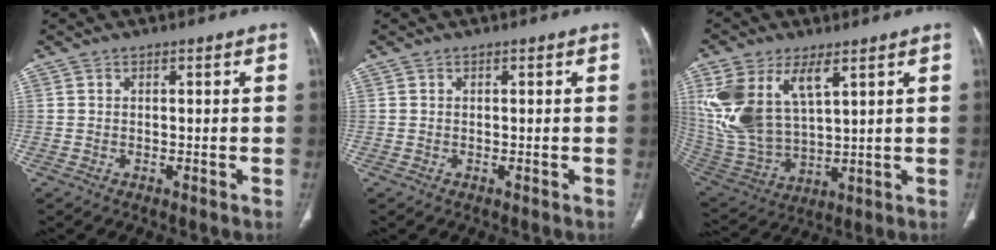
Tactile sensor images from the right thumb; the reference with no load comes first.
{"total": 0.0}
{"total": 17.1, "force": [7.1, 8.7, 12.9], "torque": [-0.266, -0.018, 0.156]}